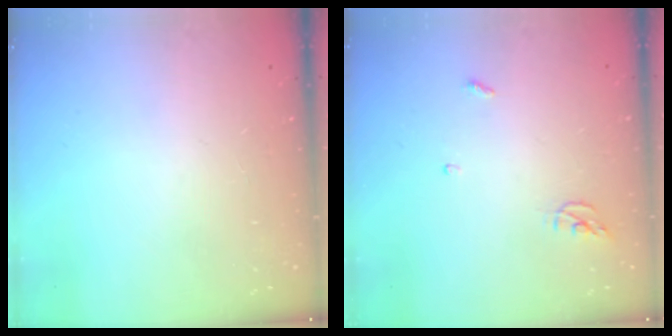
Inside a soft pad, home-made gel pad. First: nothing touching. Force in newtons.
{"total": 3.8, "press": 3.8, "slide": 0.3}